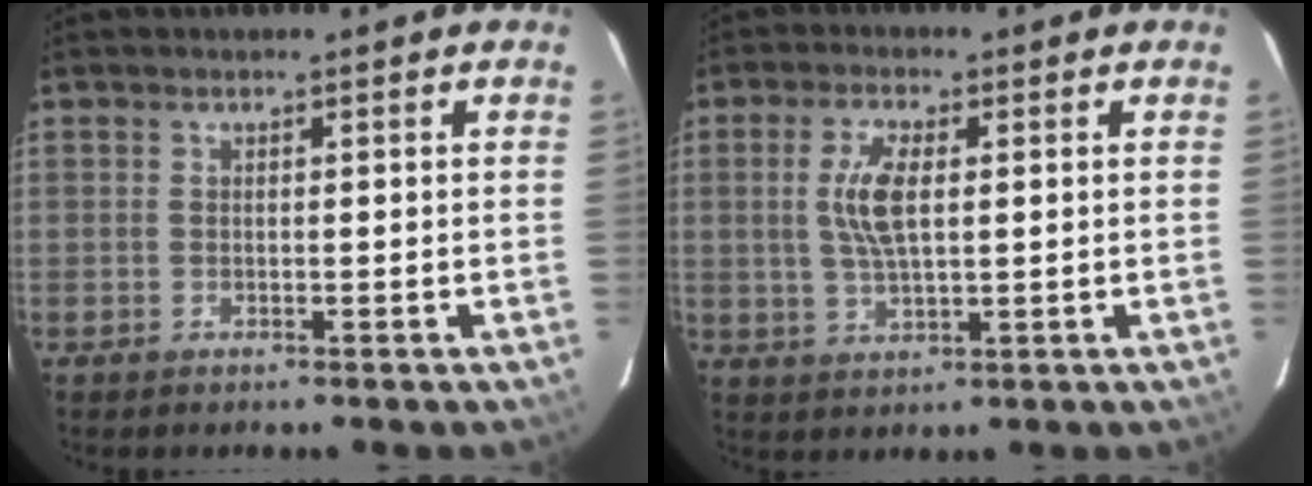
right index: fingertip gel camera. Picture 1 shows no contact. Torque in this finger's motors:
{"motor_torque": [0.48, 0.26, 0.23, 0.09]}